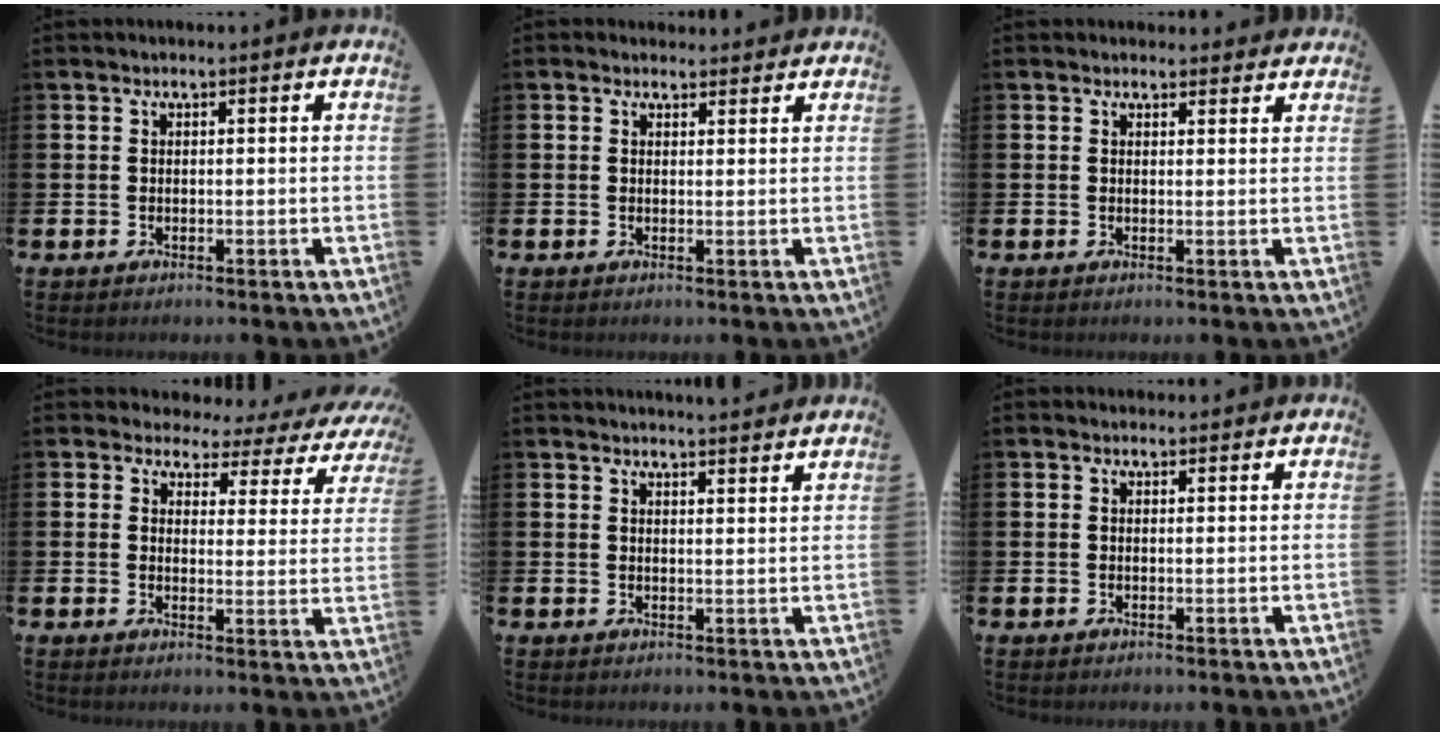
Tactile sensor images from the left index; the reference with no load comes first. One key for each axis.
{"total": 1.2, "fx": 1.1, "fy": 0.5, "fz": 0.0, "tx": 0.006, "ty": 0.000, "tz": 0.019}
{"total": 1.4, "fx": 1.3, "fy": 0.6, "fz": 0.0, "tx": 0.013, "ty": -0.004, "tz": 0.021}
{"total": 2.4, "fx": 1.7, "fy": 1.7, "fz": 0.3, "tx": -0.021, "ty": -0.024, "tz": 0.019}
{"total": 2.8, "fx": 2.8, "fy": -0.4, "fz": -0.2, "tx": -0.003, "ty": -0.019, "tz": 0.052}
{"total": 0.7, "fx": 0.6, "fy": 0.3, "fz": 0.1, "tx": 0.005, "ty": 0.001, "tz": 0.010}